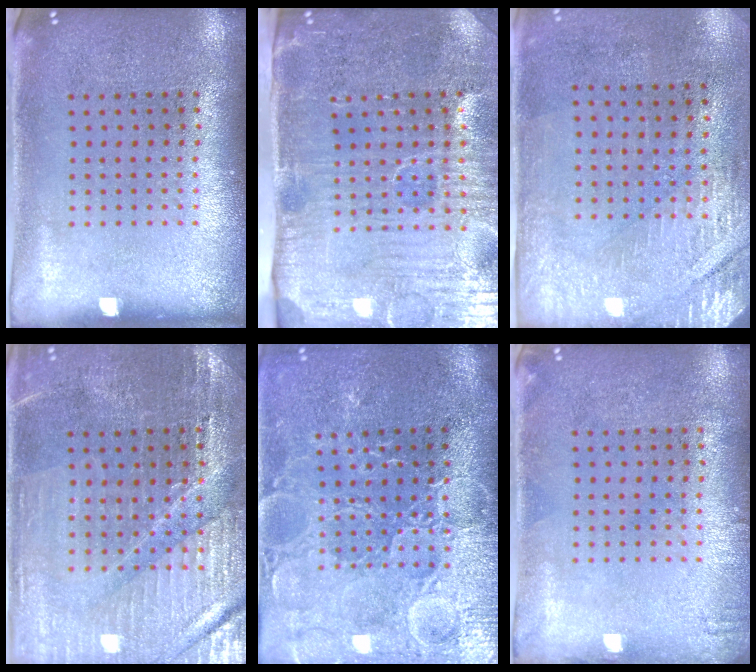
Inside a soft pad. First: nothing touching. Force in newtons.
{"total": 5.2, "press": 4.4, "slide": 2.8}
{"total": 2.8, "press": 2.4, "slide": 1.4}
{"total": 3.1, "press": 3.1, "slide": 0.4}
{"total": 3.8, "press": 3.6, "slide": 1.1}
{"total": 0.8, "press": 0.8, "slide": 0.1}